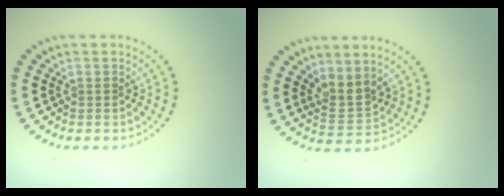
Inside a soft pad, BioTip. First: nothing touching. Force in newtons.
{"total": 2.4, "press": 2.0, "slide": 1.4}